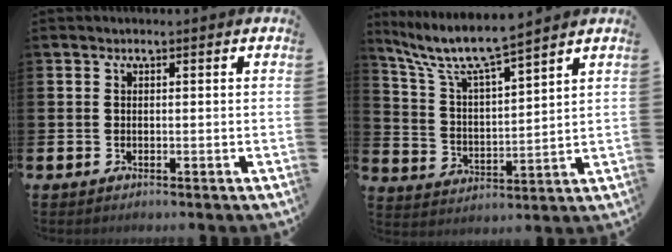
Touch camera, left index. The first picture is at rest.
{"total": 7.8, "force": [7.0, 0.8, 3.4], "torque": [-0.099, -0.041, 0.118]}